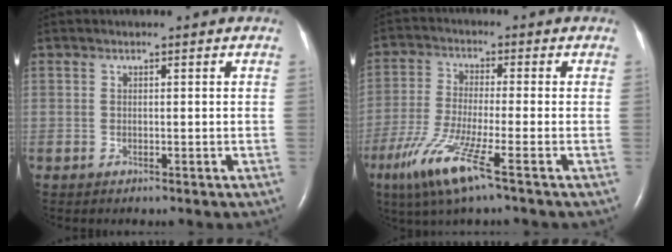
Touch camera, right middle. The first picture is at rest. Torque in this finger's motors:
{"motor_torque": [1.16, -0.98, 0.27, 0.19]}